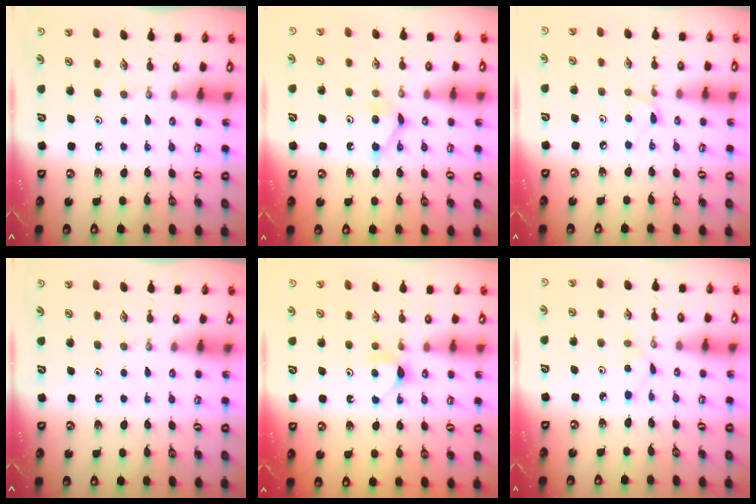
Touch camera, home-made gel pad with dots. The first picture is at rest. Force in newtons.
{"total": 6.1, "press": 6.1, "slide": 0.9}
{"total": 5.0, "press": 5.0, "slide": 0.6}
{"total": 0.0}
{"total": 6.2, "press": 6.2, "slide": 0.5}
{"total": 1.6, "press": 1.6, "slide": 0.2}